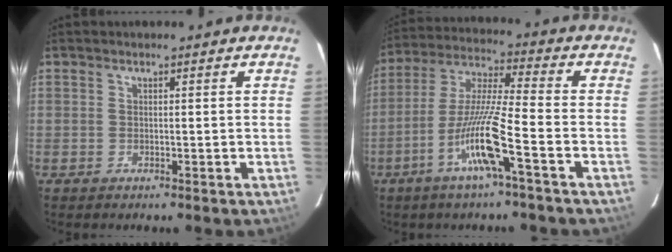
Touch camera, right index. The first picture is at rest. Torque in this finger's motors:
{"motor_torque": [1.71, -0.43, 1.00, 0.13]}